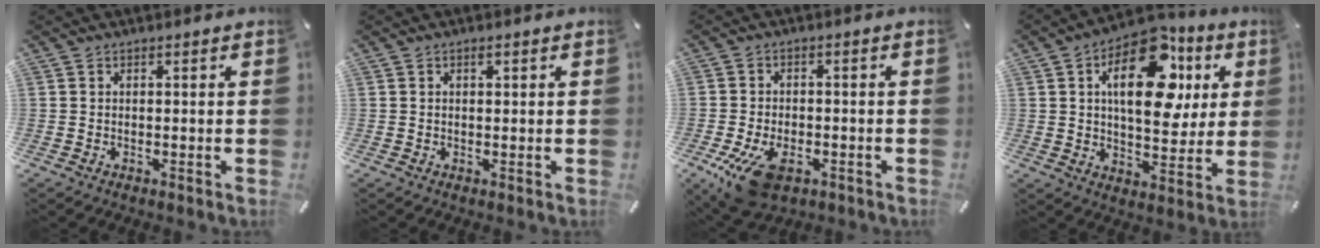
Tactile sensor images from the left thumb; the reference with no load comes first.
{"total": 1.1, "force": [0.4, 0.5, 0.9], "torque": [-0.018, 0.003, 0.005]}
{"total": 10.4, "force": [-4.8, 5.8, 7.1], "torque": [-0.151, 0.004, -0.085]}
{"total": 20.4, "force": [7.2, 11.6, 15.1], "torque": [-0.221, -0.025, 0.117]}